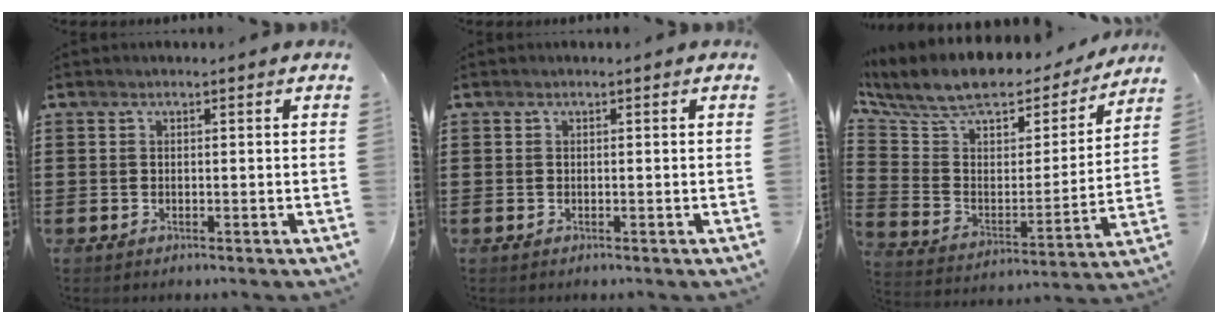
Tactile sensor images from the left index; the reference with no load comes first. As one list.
[{"total": 0.0}, {"total": 10.0, "force": [8.2, 3.5, 4.3], "torque": [-0.117, -0.052, 0.143]}]